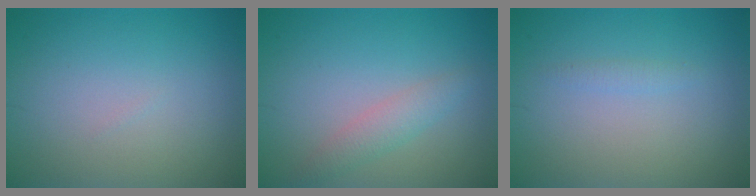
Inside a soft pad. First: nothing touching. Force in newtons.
{"total": 2.0, "press": 2.0, "slide": 0.1}
{"total": 0.7, "press": 0.7, "slide": 0.1}